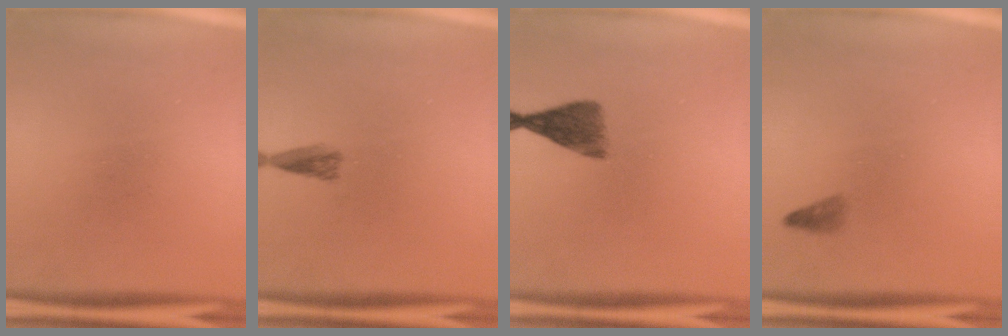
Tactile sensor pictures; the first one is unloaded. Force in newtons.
{"total": 2.0}
{"total": 4.5}
{"total": 0.9}